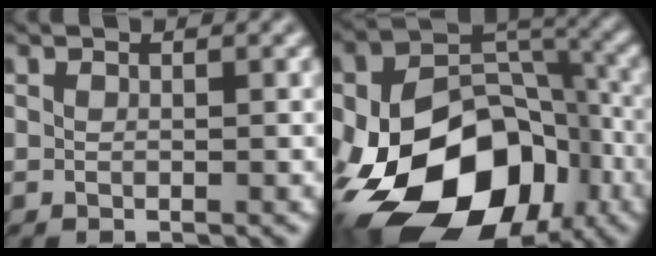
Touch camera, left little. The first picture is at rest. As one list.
[{"total": 19.3, "force": [-8.4, 12.8, 11.7], "torque": [-0.206, -0.013, -0.138]}]